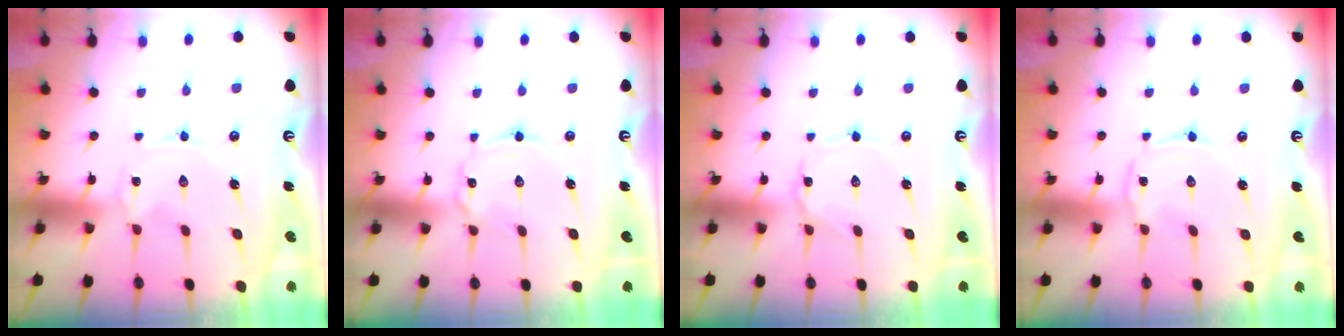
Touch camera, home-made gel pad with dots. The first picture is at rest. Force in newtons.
{"total": 2.2, "press": 2.2, "slide": 0.3}
{"total": 1.1, "press": 1.1, "slide": 0.1}
{"total": 1.5, "press": 1.5, "slide": 0.3}